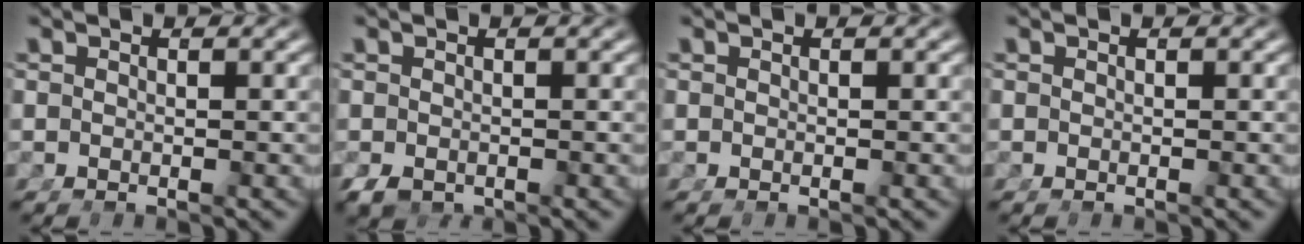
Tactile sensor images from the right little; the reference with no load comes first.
{"total": 1.9, "force": [-1.3, 1.0, 0.9], "torque": [-0.025, -0.021, -0.009]}
{"total": 0.0}
{"total": 0.0}